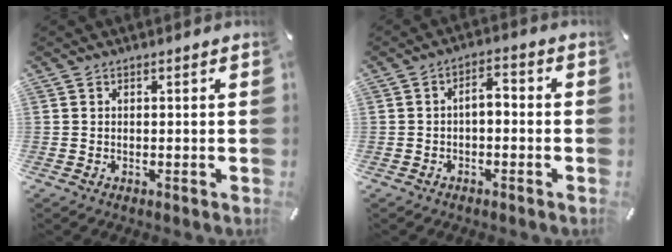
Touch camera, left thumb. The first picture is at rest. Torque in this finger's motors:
{"motor_torque": [-0.24, 0.14, 0.36, -0.20, 0.16]}